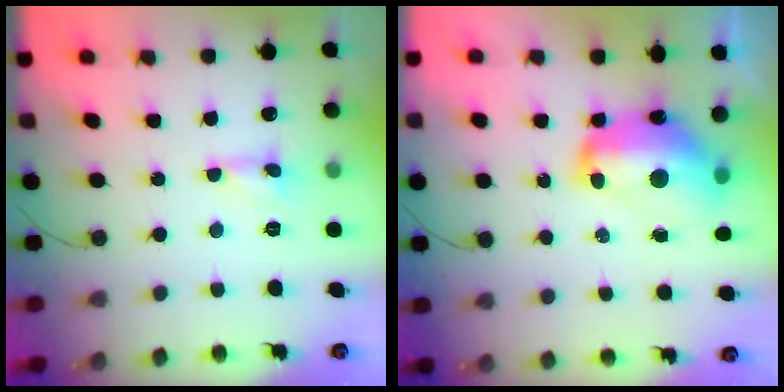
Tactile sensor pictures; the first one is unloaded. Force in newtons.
{"total": 16.5, "press": 16.4, "slide": 1.6}